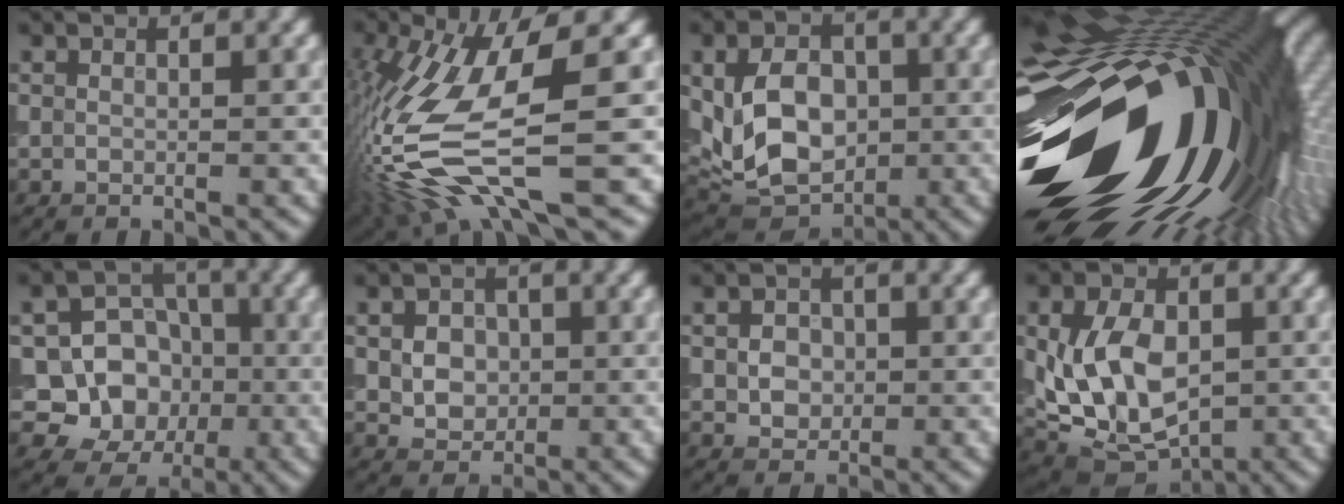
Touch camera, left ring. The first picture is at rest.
{"total": 12.7, "force": [-2.8, 3.4, 11.9], "torque": [-0.270, -0.015, -0.049]}
{"total": 8.5, "force": [0.0, 6.1, 6.0], "torque": [-0.119, -0.007, -0.003]}
{"total": 21.8, "force": [-2.8, 12.5, 17.7], "torque": [-0.290, -0.049, -0.050]}
{"total": 9.9, "force": [-2.1, 9.1, 3.4], "torque": [-0.054, 0.013, -0.065]}
{"total": 3.5, "force": [0.2, 2.8, 2.0], "torque": [-0.028, 0.004, -0.007]}
{"total": 2.6, "force": [0.0, 2.2, 1.4], "torque": [-0.018, 0.002, -0.006]}
{"total": 8.7, "force": [-0.1, 5.8, 6.4], "torque": [-0.128, -0.011, 0.000]}